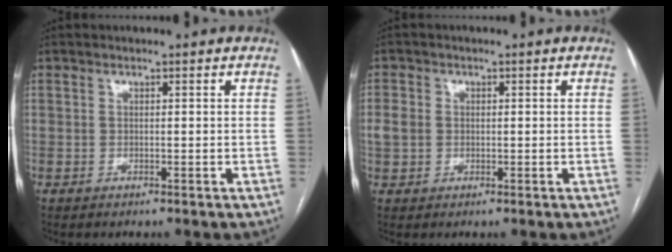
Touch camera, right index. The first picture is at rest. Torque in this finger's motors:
{"motor_torque": [0.33, 0.09, 0.12, 0.04]}